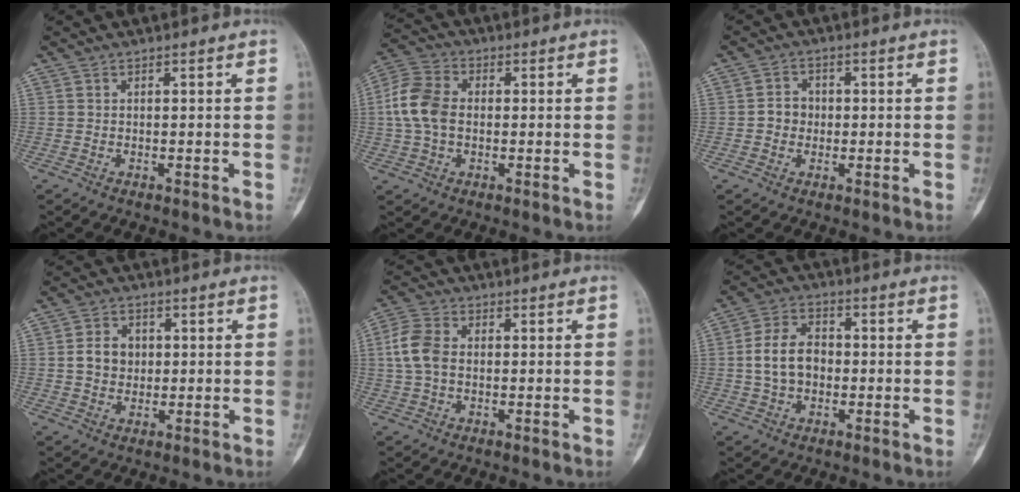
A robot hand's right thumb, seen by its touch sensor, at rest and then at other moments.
{"total": 9.7, "force": [0.0, 6.8, 6.9], "torque": [-0.142, 0.021, -0.010]}
{"total": 3.6, "force": [-0.3, 3.2, 1.5], "torque": [-0.008, 0.010, -0.012]}
{"total": 5.6, "force": [0.4, 4.7, 3.1], "torque": [-0.034, 0.006, 0.004]}
{"total": 7.3, "force": [0.2, 5.1, 5.2], "torque": [-0.111, 0.015, -0.003]}
{"total": 8.7, "force": [-0.6, 6.3, 6.0], "torque": [-0.096, 0.023, -0.019]}